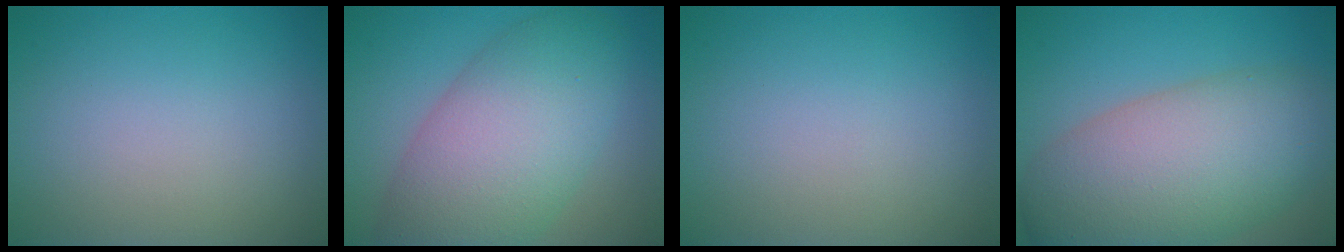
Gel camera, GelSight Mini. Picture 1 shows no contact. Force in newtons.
{"total": 10.0, "press": 10.0, "slide": 0.3}
{"total": 0.0}
{"total": 10.9, "press": 10.9, "slide": 0.5}